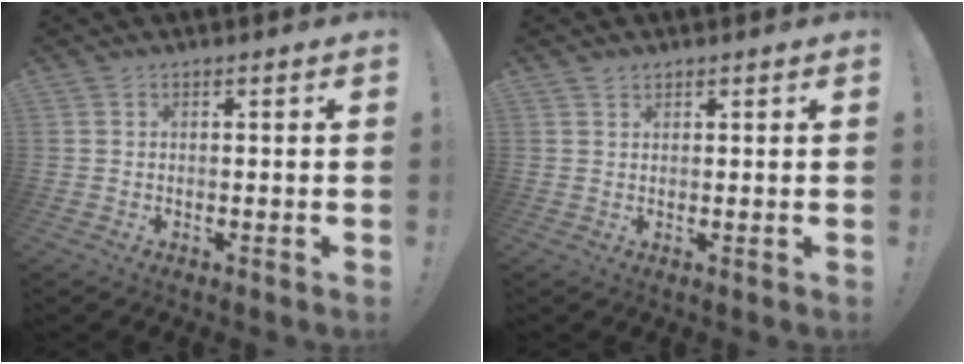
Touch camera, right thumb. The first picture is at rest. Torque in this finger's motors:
{"motor_torque": [-0.11, 0.28, 0.17, -0.21, 0.00]}